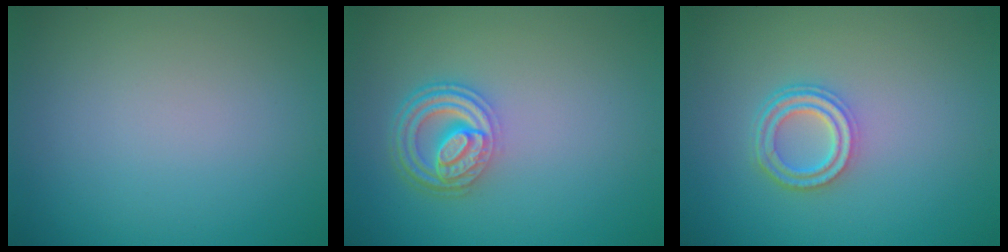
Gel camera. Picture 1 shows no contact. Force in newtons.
{"total": 4.6, "press": 3.5, "slide": 3.0}
{"total": 3.4, "press": 2.6, "slide": 2.2}